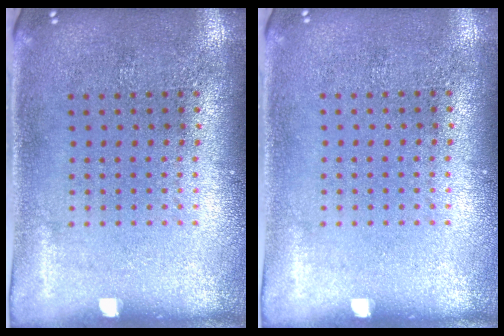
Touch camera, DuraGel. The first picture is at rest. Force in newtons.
{"total": 0.0}